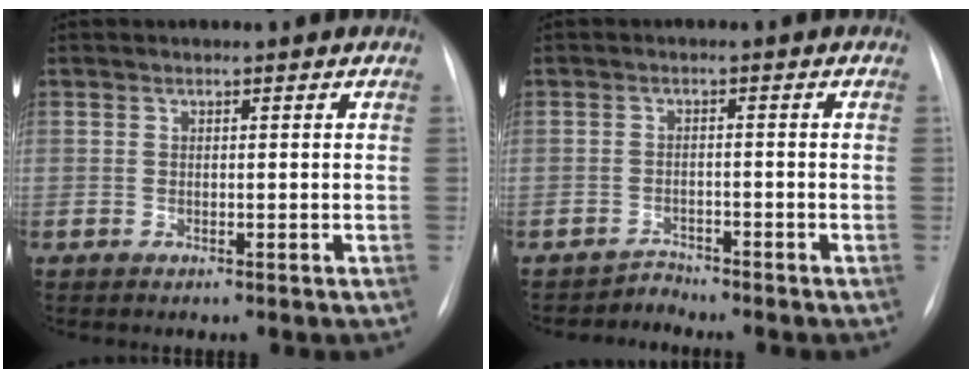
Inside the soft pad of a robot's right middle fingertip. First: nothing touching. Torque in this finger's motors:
{"motor_torque": [-0.02, 0.02, -0.06, -0.01]}